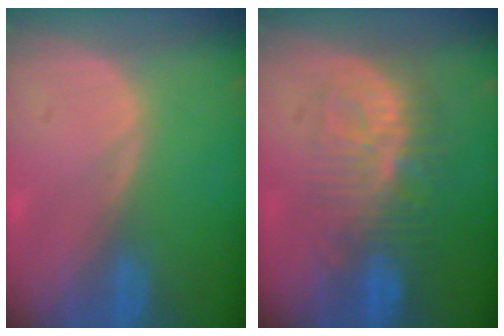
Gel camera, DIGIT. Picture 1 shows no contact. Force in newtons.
{"total": 9.4, "press": 8.8, "slide": 3.3}